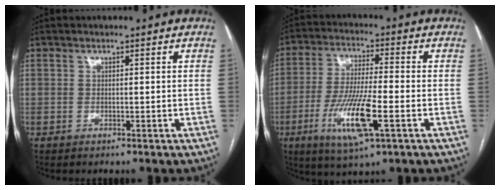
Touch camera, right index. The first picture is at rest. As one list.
[{"total": 12.0, "force": [-4.2, 1.5, 11.2], "torque": [-0.224, -0.019, -0.074]}]